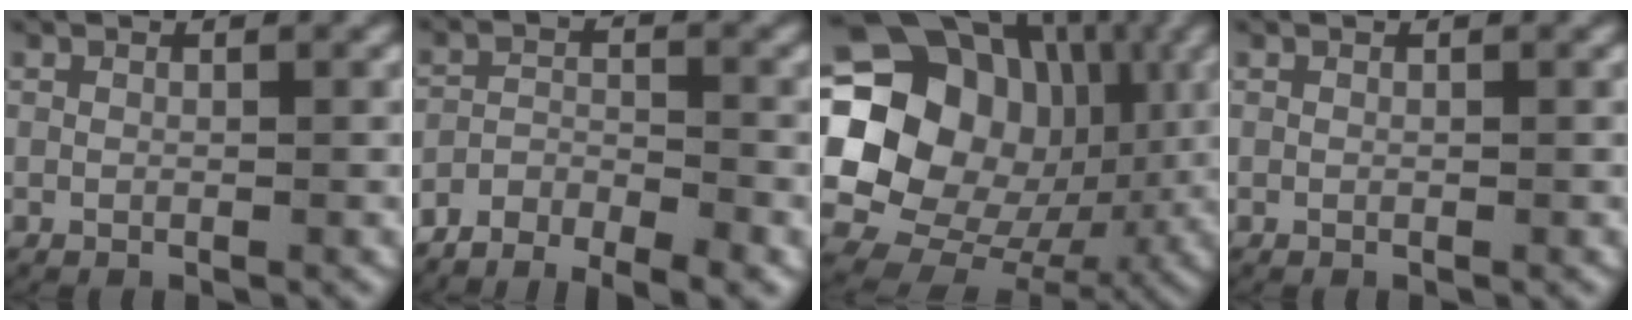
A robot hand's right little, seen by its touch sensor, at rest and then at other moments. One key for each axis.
{"total": 7.1, "fx": -6.2, "fy": 2.7, "fz": 2.3, "tx": -0.035, "ty": -0.017, "tz": -0.104}
{"total": 23.1, "fx": 0.6, "fy": 19.5, "fz": 12.4, "tx": -0.273, "ty": -0.052, "tz": 0.014}
{"total": 0.0}